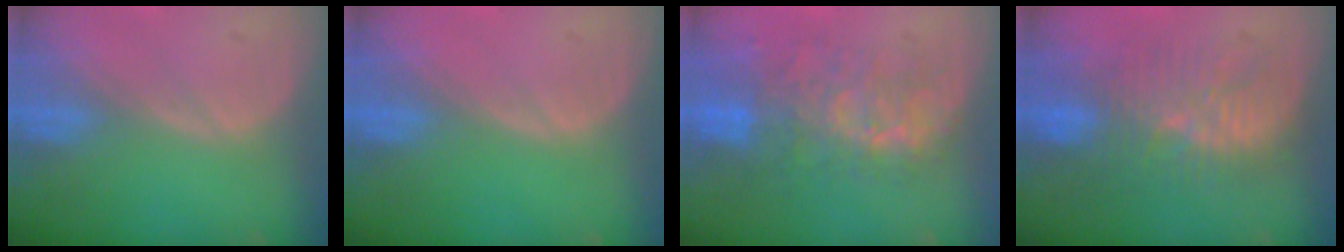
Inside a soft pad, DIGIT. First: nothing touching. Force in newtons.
{"total": 0.0}
{"total": 10.0, "press": 8.6, "slide": 5.2}
{"total": 9.2, "press": 9.0, "slide": 2.0}